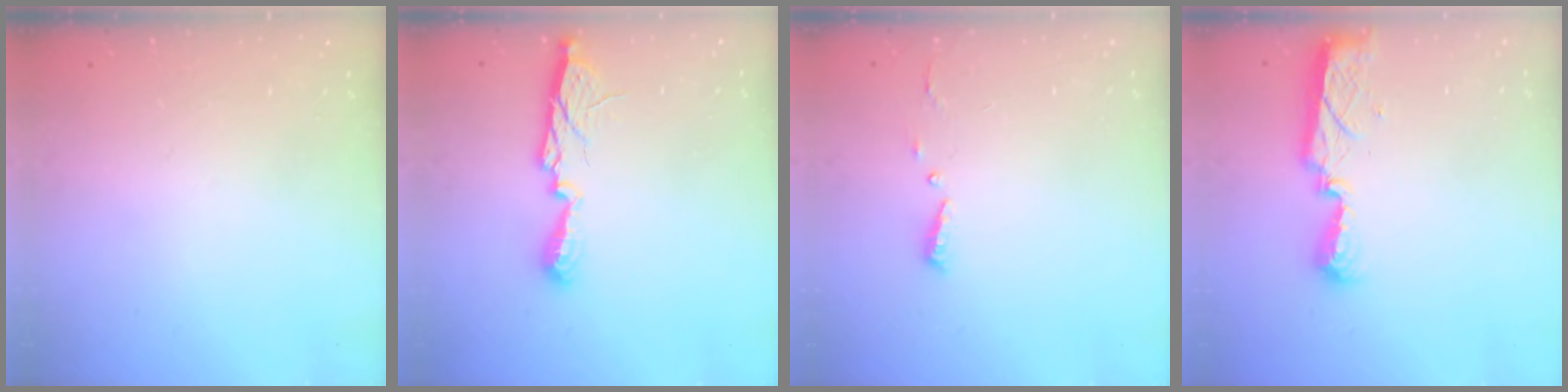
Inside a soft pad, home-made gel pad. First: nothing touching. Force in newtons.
{"total": 9.9, "press": 9.9, "slide": 0.3}
{"total": 4.4, "press": 4.4, "slide": 0.4}
{"total": 8.2, "press": 8.2, "slide": 0.4}